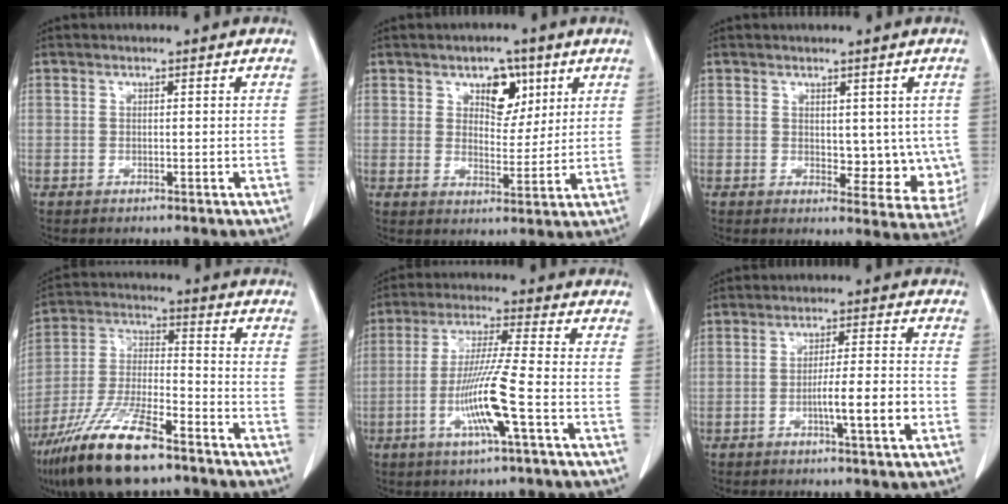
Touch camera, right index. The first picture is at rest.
{"total": 6.0, "force": [3.1, 3.7, 3.6], "torque": [-0.047, 0.008, 0.049]}
{"total": 7.5, "force": [0.6, 4.2, 6.1], "torque": [-0.051, -0.012, 0.015]}
{"total": 15.8, "force": [-10.8, 3.5, 11.1], "torque": [-0.234, -0.023, -0.198]}
{"total": 10.4, "force": [-3.3, -0.7, 9.8], "torque": [-0.195, -0.012, -0.065]}
{"total": 7.1, "force": [-2.3, 0.0, 6.7], "torque": [-0.106, 0.001, -0.037]}